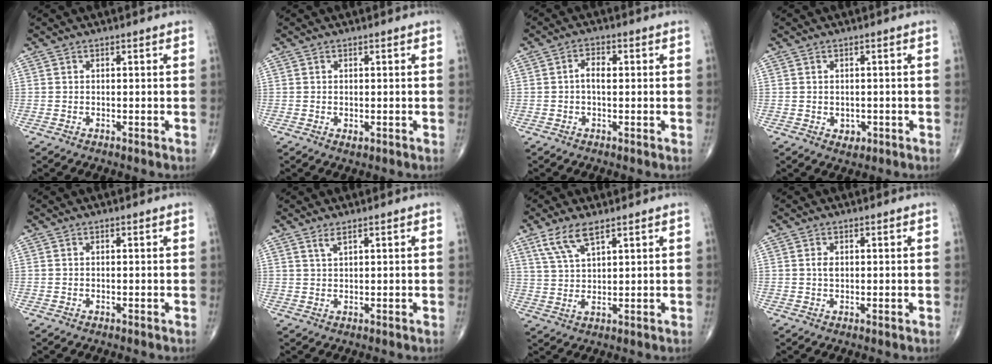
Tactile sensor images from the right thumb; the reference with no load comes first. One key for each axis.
{"total": 0.9, "fx": -0.2, "fy": 0.6, "fz": 0.7, "tx": -0.009, "ty": -0.003, "tz": -0.002}
{"total": 2.8, "fx": 0.1, "fy": 1.6, "fz": 2.3, "tx": -0.037, "ty": 0.011, "tz": -0.003}
{"total": 2.2, "fx": -0.6, "fy": 1.8, "fz": 1.2, "tx": -0.007, "ty": 0.000, "tz": -0.001}
{"total": 0.0}
{"total": 1.6, "fx": 1.2, "fy": 0.2, "fz": 1.2, "tx": -0.023, "ty": -0.003, "tz": 0.026}
{"total": 6.4, "fx": 3.9, "fy": 1.8, "fz": 4.7, "tx": -0.097, "ty": -0.008, "tz": 0.085}
{"total": 1.6, "fx": 0.3, "fy": 0.9, "fz": 1.3, "tx": -0.021, "ty": -0.002, "tz": 0.003}